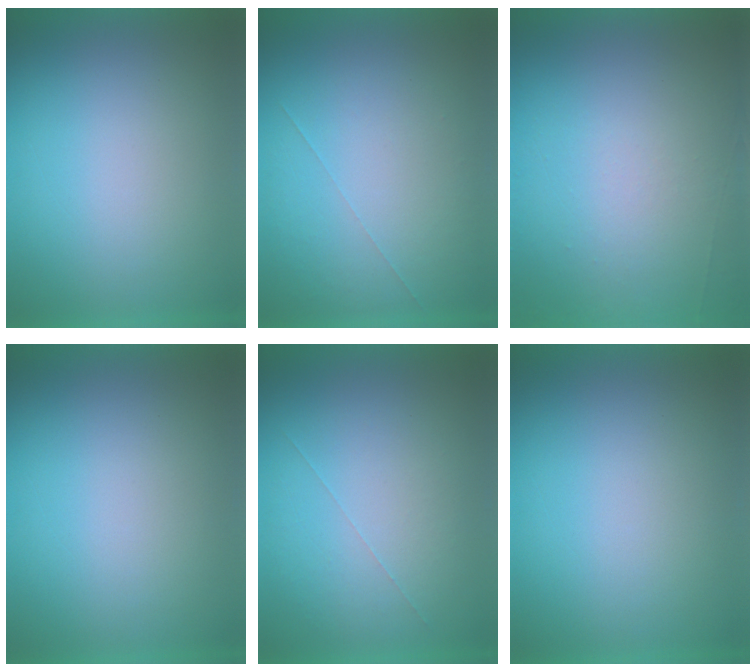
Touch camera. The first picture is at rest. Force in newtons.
{"total": 1.0}
{"total": 6.9}
{"total": 0.0}
{"total": 1.0}
{"total": 0.0}